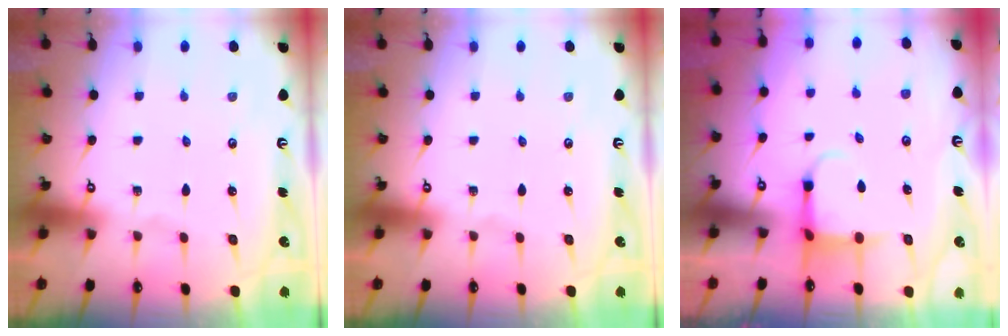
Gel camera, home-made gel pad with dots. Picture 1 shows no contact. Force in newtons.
{"total": 0.0}
{"total": 3.8, "press": 3.6, "slide": 1.3}